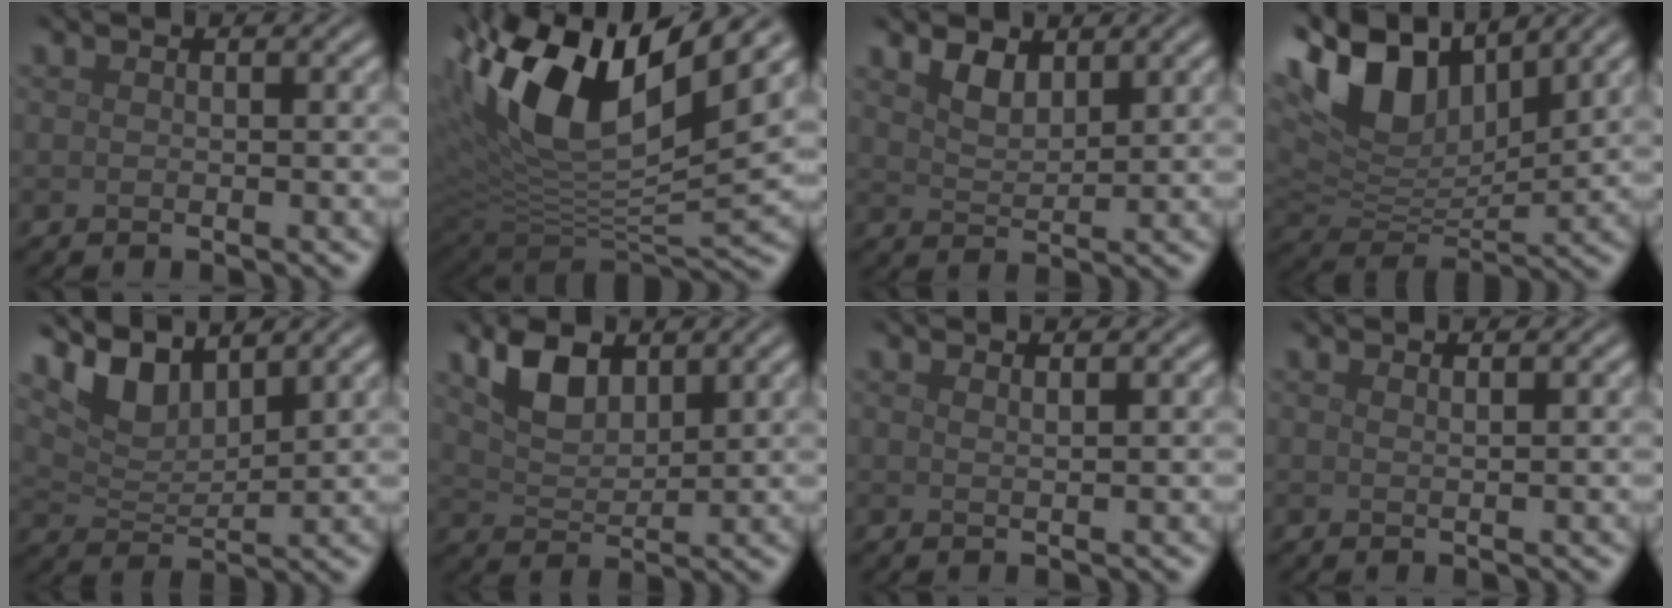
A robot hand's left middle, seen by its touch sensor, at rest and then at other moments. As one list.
[{"total": 13.9, "force": [5.5, 5.9, 11.3], "torque": [-0.222, 0.013, 0.097]}, {"total": 2.4, "force": [1.7, 1.2, 1.3], "torque": [-0.030, -0.002, 0.036]}, {"total": 10.7, "force": [6.0, 5.4, 7.0], "torque": [-0.151, 0.014, 0.103]}, {"total": 4.6, "force": [3.7, 1.5, 2.3], "torque": [-0.054, 0.000, 0.072]}, {"total": 4.3, "force": [2.6, 2.2, 2.6], "torque": [-0.060, 0.001, 0.050]}, {"total": 1.2, "force": [0.9, 0.4, 0.8], "torque": [0.003, 0.001, 0.002]}, {"total": 0.9, "force": [0.7, 0.3, 0.6], "torque": [0.002, -0.002, 0.003]}]